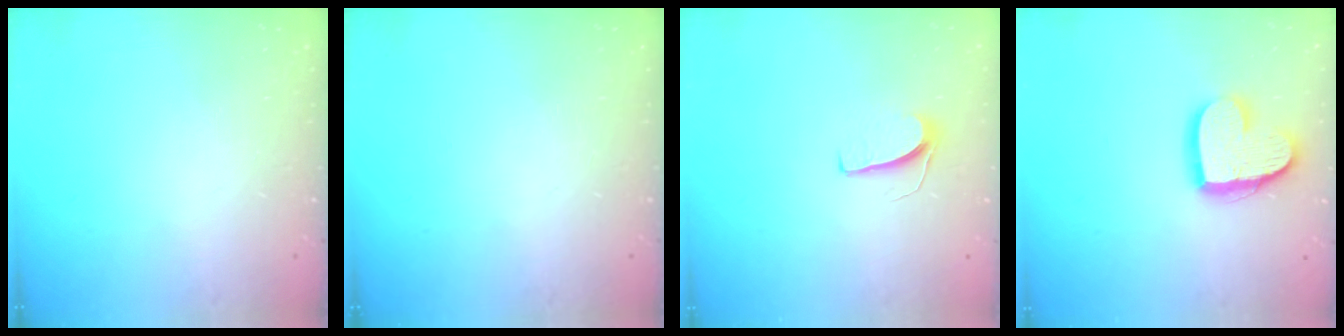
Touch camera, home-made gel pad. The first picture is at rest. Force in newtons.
{"total": 0.0}
{"total": 6.2, "press": 6.2, "slide": 0.5}
{"total": 14.9, "press": 14.8, "slide": 1.1}